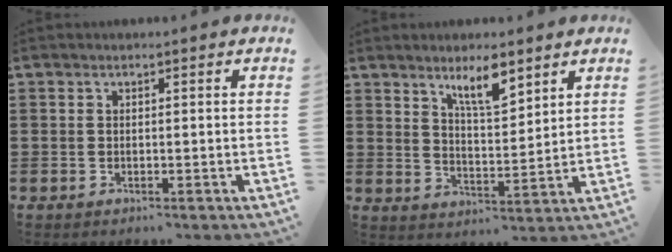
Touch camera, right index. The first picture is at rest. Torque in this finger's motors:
{"motor_torque": [0.22, 0.20, 0.19, 0.06]}